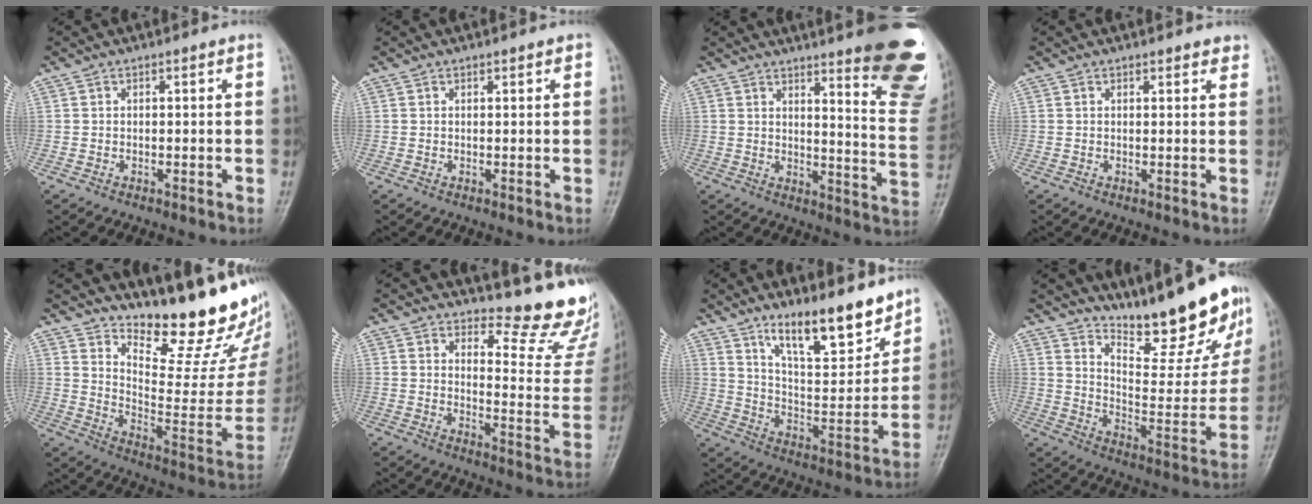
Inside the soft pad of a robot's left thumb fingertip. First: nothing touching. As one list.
[{"total": 0.8, "force": [0.5, 0.4, 0.5], "torque": [-0.004, -0.001, 0.005]}, {"total": 20.3, "force": [13.7, 3.5, 14.5], "torque": [-0.152, -0.108, 0.161]}, {"total": 2.0, "force": [1.7, 0.8, 0.7], "torque": [0.007, -0.004, 0.014]}, {"total": 21.1, "force": [16.7, 5.9, 11.5], "torque": [-0.125, -0.133, 0.245]}, {"total": 15.6, "force": [13.9, 4.5, 5.3], "torque": [-0.018, -0.149, 0.152]}, {"total": 15.6, "force": [11.5, 4.5, 9.5], "torque": [-0.117, -0.083, 0.198]}, {"total": 21.6, "force": [17.5, 5.3, 11.5], "torque": [-0.125, -0.119, 0.257]}]